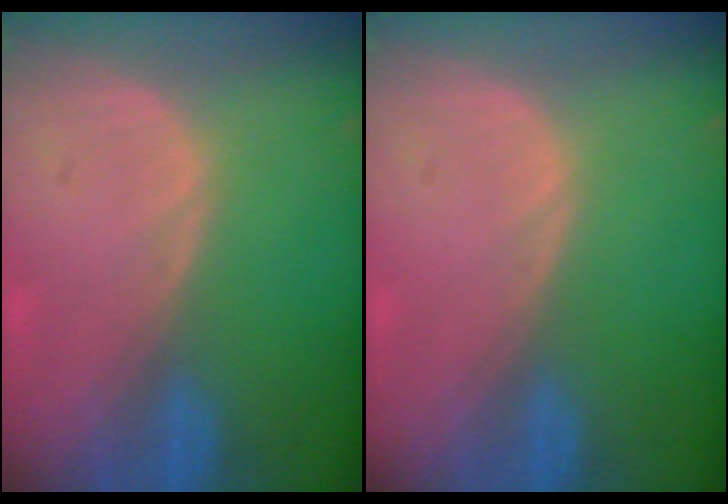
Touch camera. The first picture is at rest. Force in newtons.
{"total": 0.0}